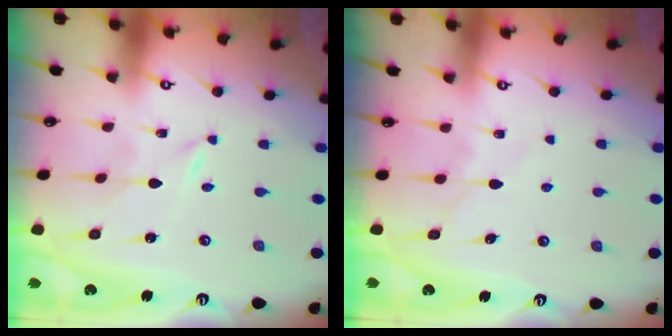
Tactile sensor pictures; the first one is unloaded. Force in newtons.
{"total": 6.2, "press": 6.2, "slide": 0.8}